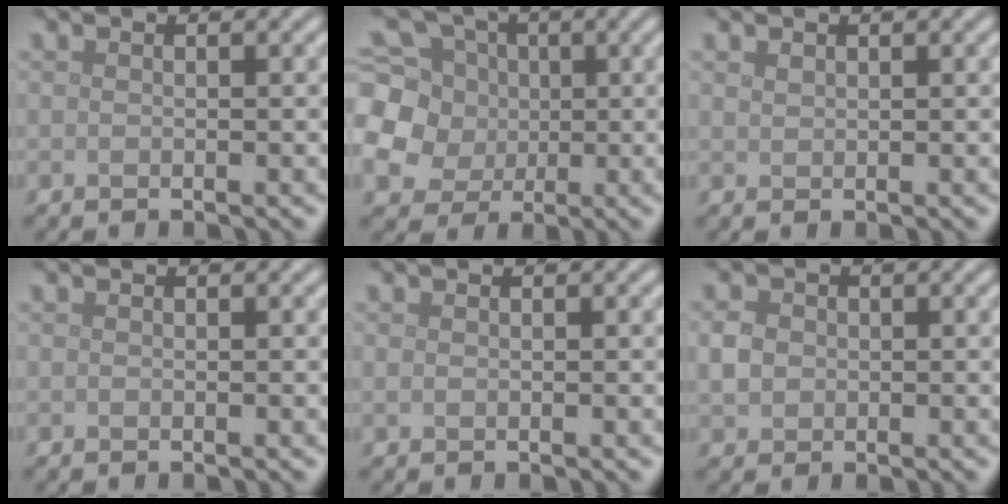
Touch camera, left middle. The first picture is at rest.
{"total": 11.6, "force": [0.7, 10.3, 5.3], "torque": [-0.160, 0.022, -0.013]}
{"total": 0.7, "force": [0.5, 0.3, 0.3], "torque": [-0.008, 0.000, 0.013]}
{"total": 0.0}
{"total": 0.0}
{"total": 1.9, "force": [0.0, 1.7, 0.9], "torque": [-0.019, 0.000, -0.001]}